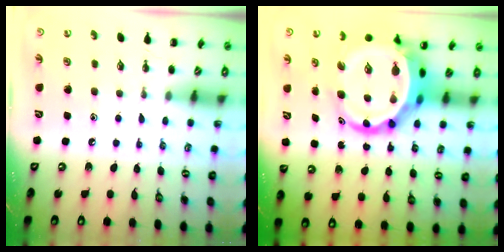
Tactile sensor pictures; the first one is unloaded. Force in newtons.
{"total": 11.5, "press": 11.0, "slide": 3.1}